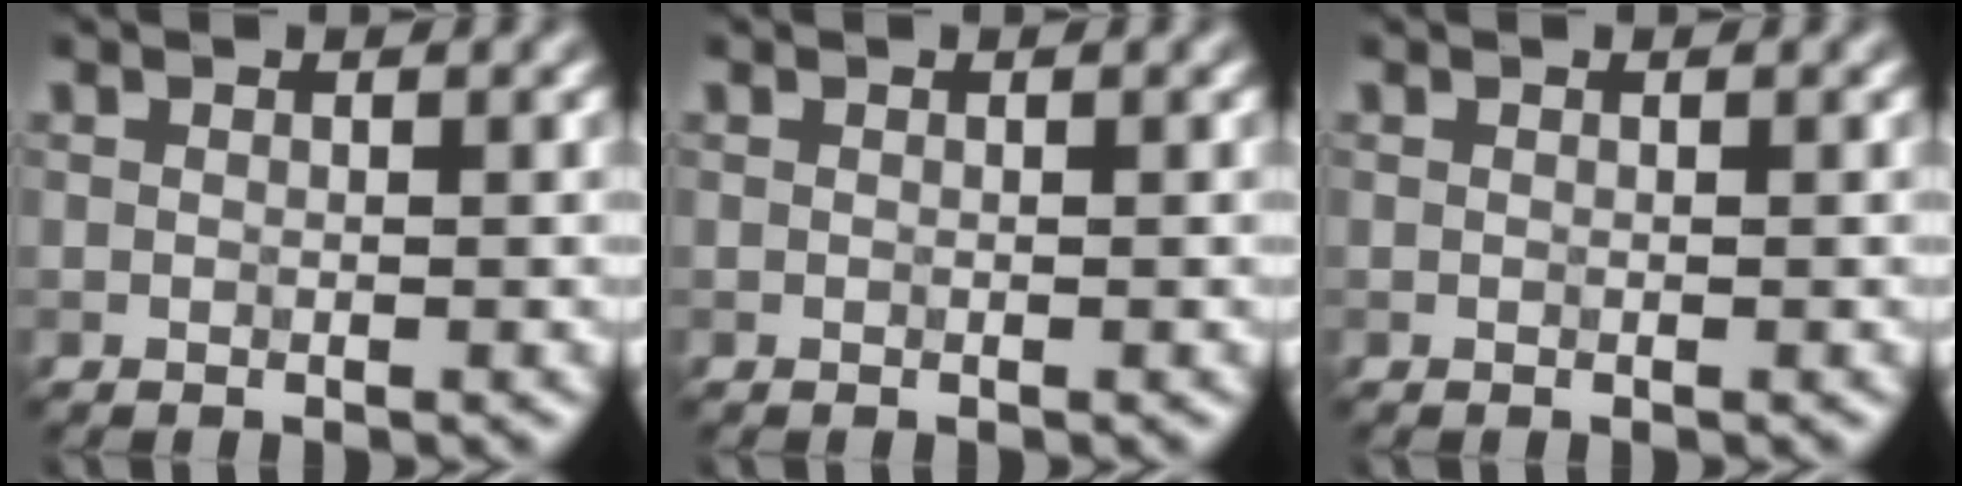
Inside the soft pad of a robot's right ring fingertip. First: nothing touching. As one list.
[{"total": 0.0}, {"total": 0.0}]